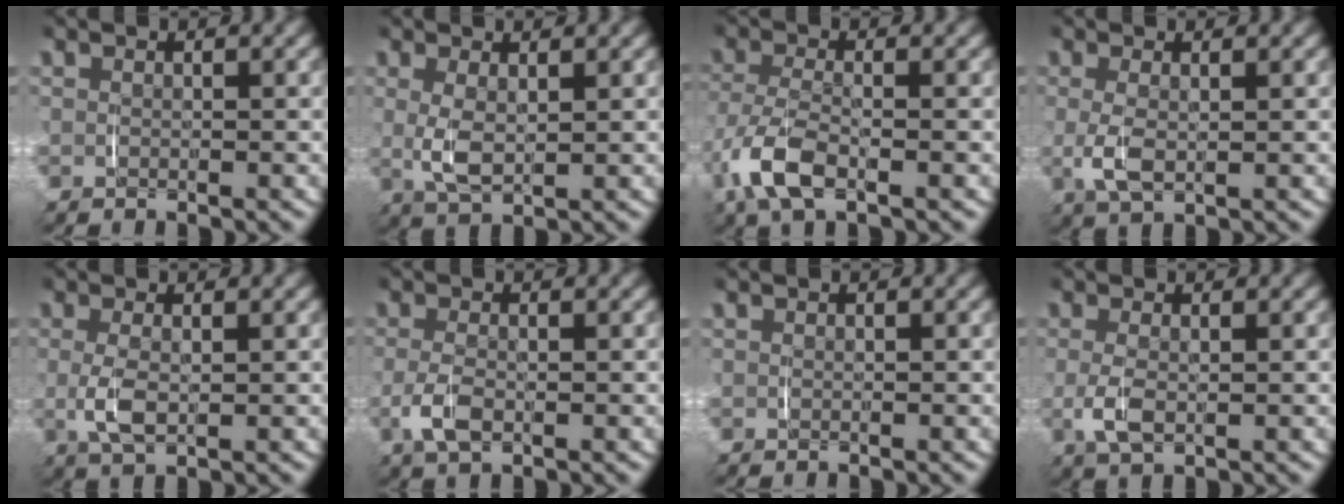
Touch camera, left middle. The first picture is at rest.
{"total": 3.0, "force": [0.2, 1.5, 2.5], "torque": [-0.065, -0.010, 0.010]}
{"total": 4.3, "force": [-2.8, 1.3, 3.0], "torque": [-0.074, -0.014, -0.044]}
{"total": 2.1, "force": [-0.4, 0.7, 2.0], "torque": [-0.053, -0.010, 0.000]}
{"total": 2.2, "force": [-0.4, 0.6, 2.0], "torque": [-0.054, -0.009, -0.001]}
{"total": 2.2, "force": [-1.1, 0.6, 1.7], "torque": [-0.051, -0.012, -0.015]}
{"total": 0.0}
{"total": 1.9, "force": [-0.6, 0.6, 1.8], "torque": [-0.049, -0.009, -0.004]}